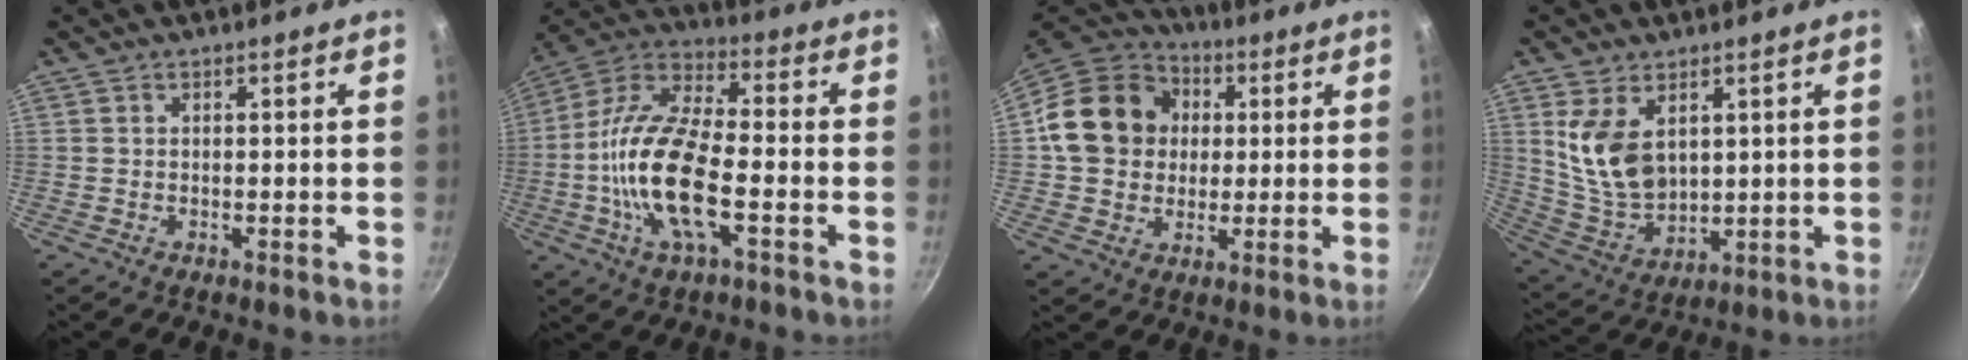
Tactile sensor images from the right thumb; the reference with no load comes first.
{"total": 17.8, "force": [-4.1, 7.1, 15.8], "torque": [-0.306, 0.032, -0.096]}
{"total": 17.2, "force": [2.3, 14.6, 8.9], "torque": [-0.135, 0.026, 0.029]}
{"total": 11.7, "force": [3.7, 7.4, 8.3], "torque": [-0.143, -0.036, 0.088]}